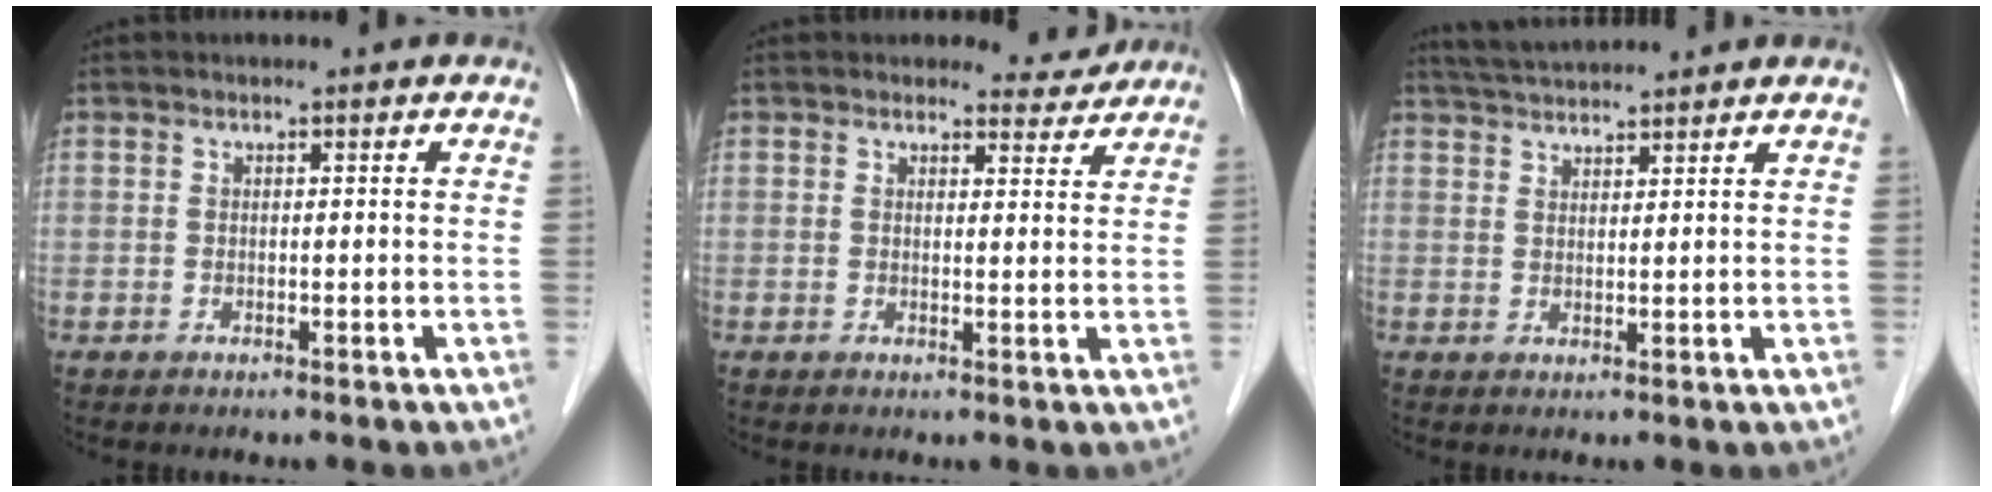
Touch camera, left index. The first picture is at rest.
{"total": 2.7, "force": [2.5, 0.9, -0.2], "torque": [0.005, -0.008, 0.022]}
{"total": 6.0, "force": [5.7, 0.1, 1.8], "torque": [-0.037, 0.035, 0.099]}